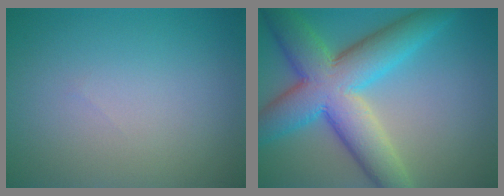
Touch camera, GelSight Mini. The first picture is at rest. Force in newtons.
{"total": 10.6, "press": 10.6, "slide": 0.4}